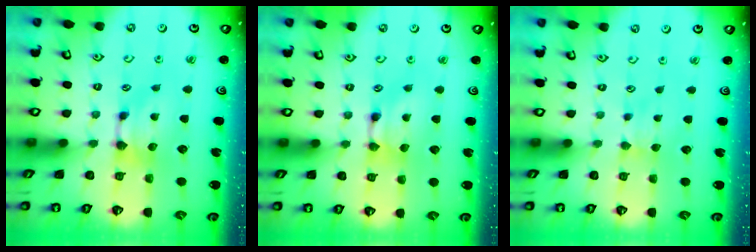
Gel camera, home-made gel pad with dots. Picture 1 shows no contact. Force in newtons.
{"total": 1.8, "press": 1.8, "slide": 0.1}
{"total": 2.4, "press": 2.3, "slide": 0.6}